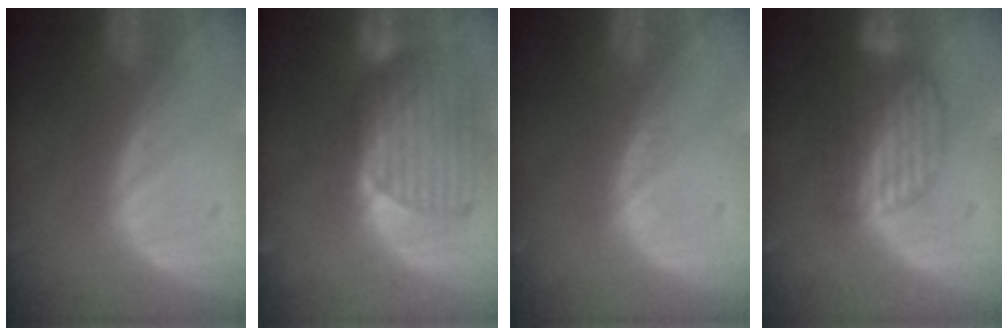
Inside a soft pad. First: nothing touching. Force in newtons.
{"total": 9.1, "press": 8.3, "slide": 3.7}
{"total": 0.7, "press": 0.6, "slide": 0.4}
{"total": 6.8, "press": 6.1, "slide": 3.1}